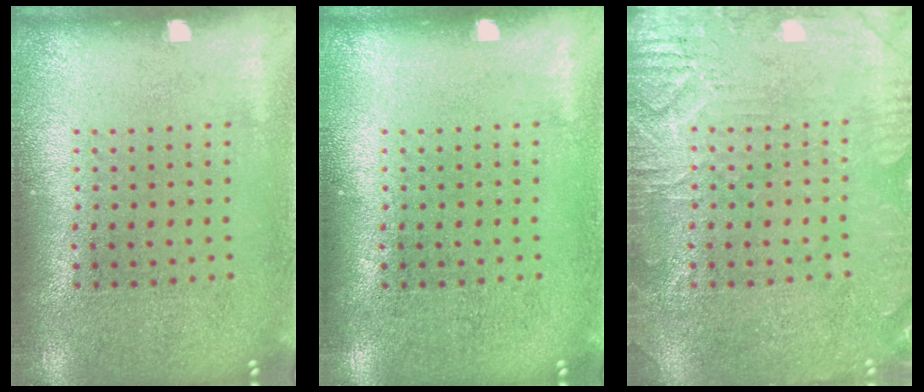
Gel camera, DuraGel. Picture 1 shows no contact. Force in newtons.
{"total": 0.0}
{"total": 3.5, "press": 3.5, "slide": 0.4}